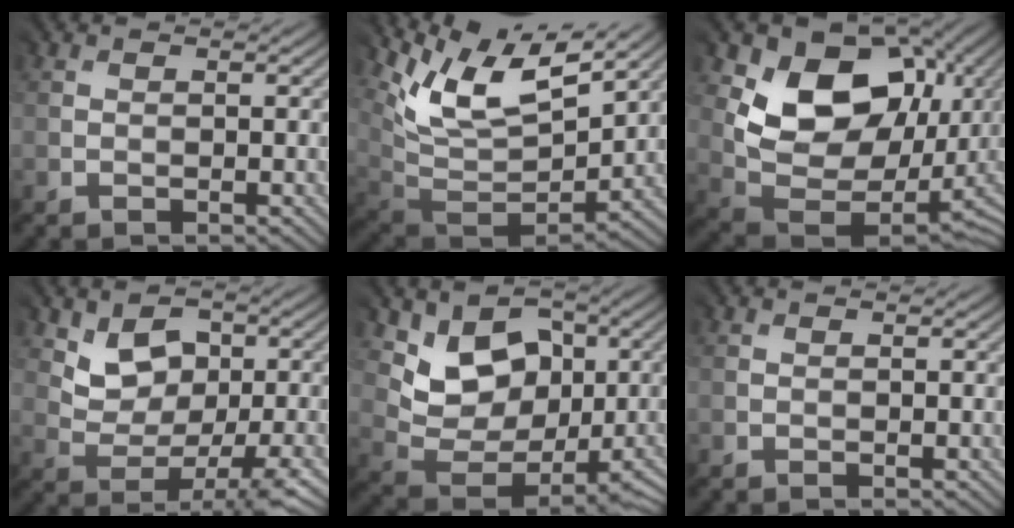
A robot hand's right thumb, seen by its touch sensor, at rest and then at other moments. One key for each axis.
{"total": 10.7, "fx": 8.0, "fy": 4.3, "fz": 5.7, "tx": -0.136, "ty": 0.013, "tz": 0.153}
{"total": 13.0, "fx": 5.3, "fy": 9.8, "fz": 6.7, "tx": -0.095, "ty": -0.009, "tz": 0.107}
{"total": 5.0, "fx": 1.6, "fy": 3.6, "fz": 3.2, "tx": -0.041, "ty": 0.004, "tz": 0.030}
{"total": 7.6, "fx": 3.3, "fy": 6.0, "fz": 3.4, "tx": -0.067, "ty": -0.017, "tz": 0.052}
{"total": 0.0}